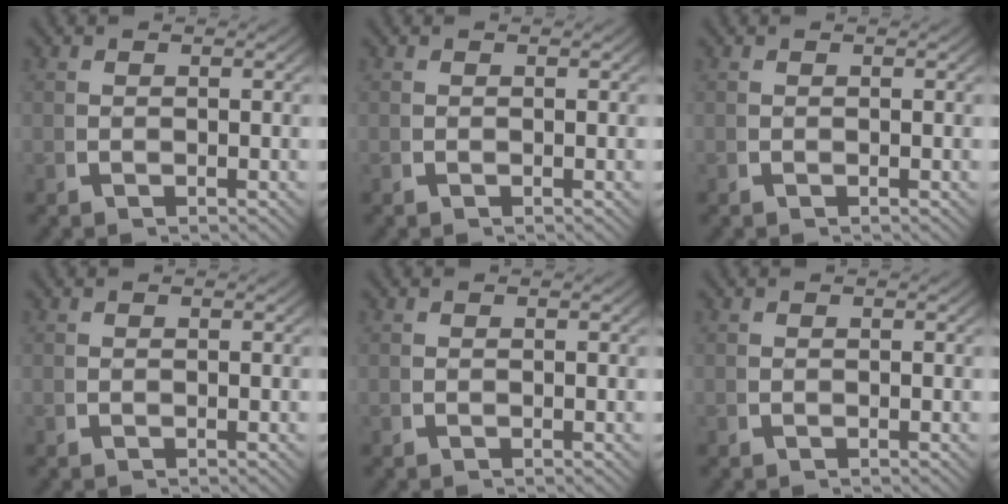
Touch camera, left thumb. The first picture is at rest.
{"total": 0.0}
{"total": 0.0}
{"total": 0.0}
{"total": 0.0}
{"total": 0.0}